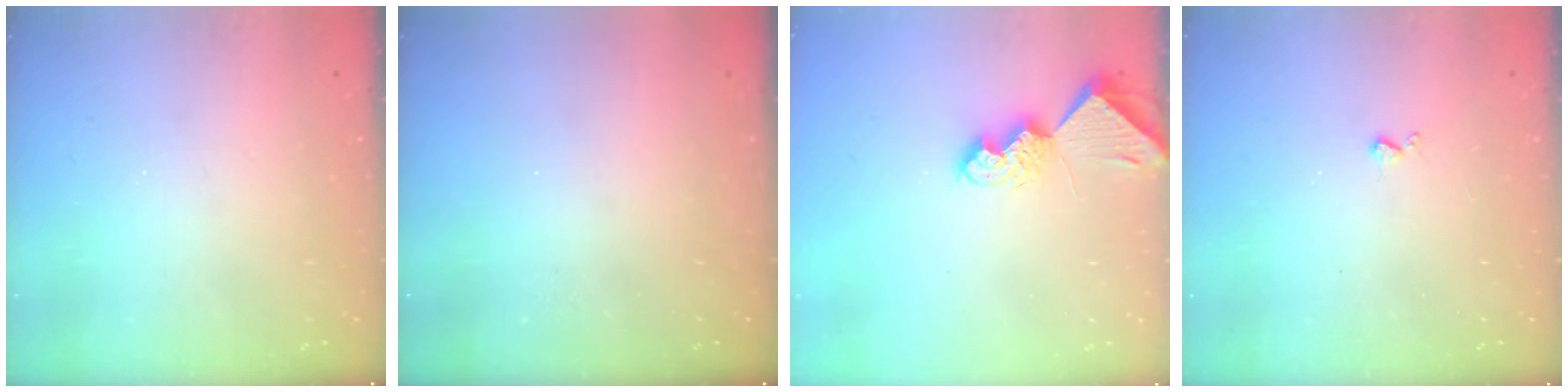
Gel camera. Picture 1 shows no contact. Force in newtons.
{"total": 0.0}
{"total": 7.3, "press": 7.2, "slide": 1.0}
{"total": 3.3, "press": 3.3, "slide": 0.5}